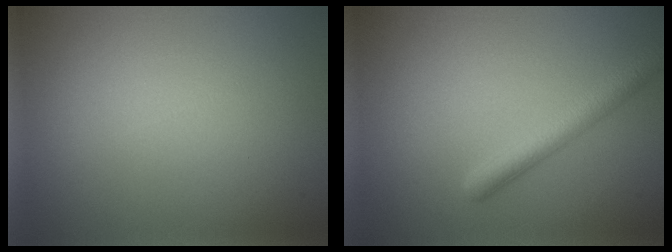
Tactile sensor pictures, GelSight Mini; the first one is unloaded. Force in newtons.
{"total": 3.0, "press": 3.0, "slide": 0.1}